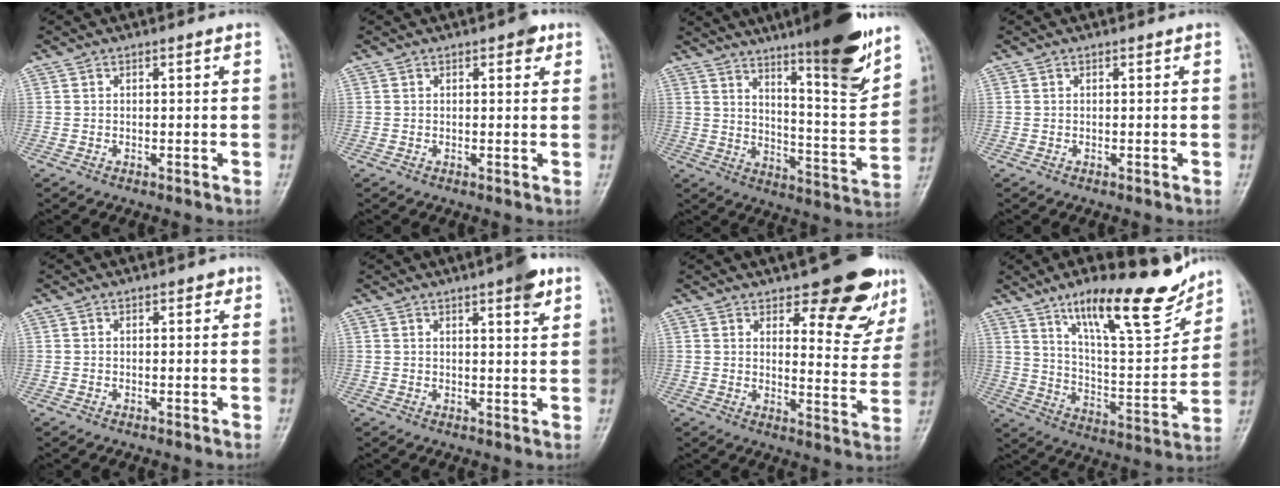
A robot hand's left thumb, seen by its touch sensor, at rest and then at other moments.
{"total": 2.5, "force": [1.2, 1.2, 1.8], "torque": [-0.013, -0.001, 0.011]}
{"total": 19.4, "force": [13.4, 2.7, 13.8], "torque": [-0.172, -0.081, 0.206]}
{"total": 0.0}
{"total": 1.1, "force": [0.5, 0.6, 0.7], "torque": [-0.001, 0.001, 0.002]}
{"total": 5.3, "force": [3.1, 1.1, 4.1], "torque": [-0.050, -0.014, 0.038]}
{"total": 14.6, "force": [9.1, 5.5, 10.0], "torque": [-0.071, -0.057, 0.122]}
{"total": 20.2, "force": [13.8, 5.4, 13.7], "torque": [-0.175, -0.077, 0.228]}